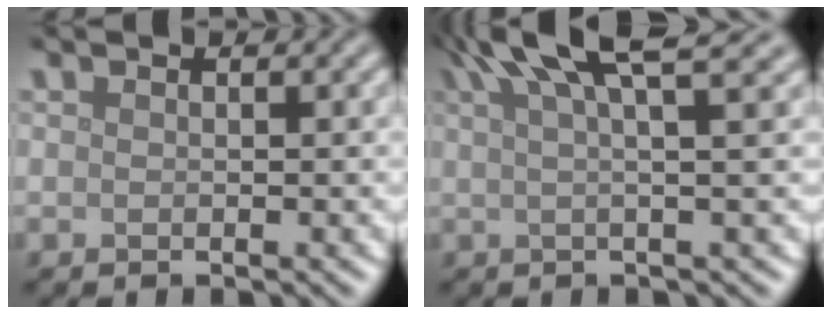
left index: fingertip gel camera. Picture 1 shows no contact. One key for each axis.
{"total": 7.4, "fx": 4.4, "fy": 1.5, "fz": 5.7, "tx": -0.071, "ty": 0.028, "tz": 0.054}